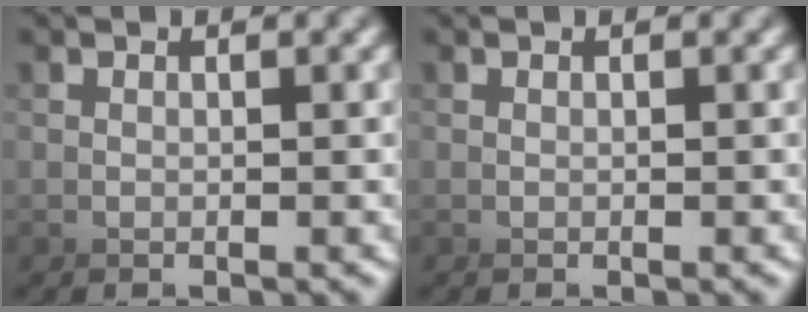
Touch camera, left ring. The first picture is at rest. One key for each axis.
{"total": 0.0}